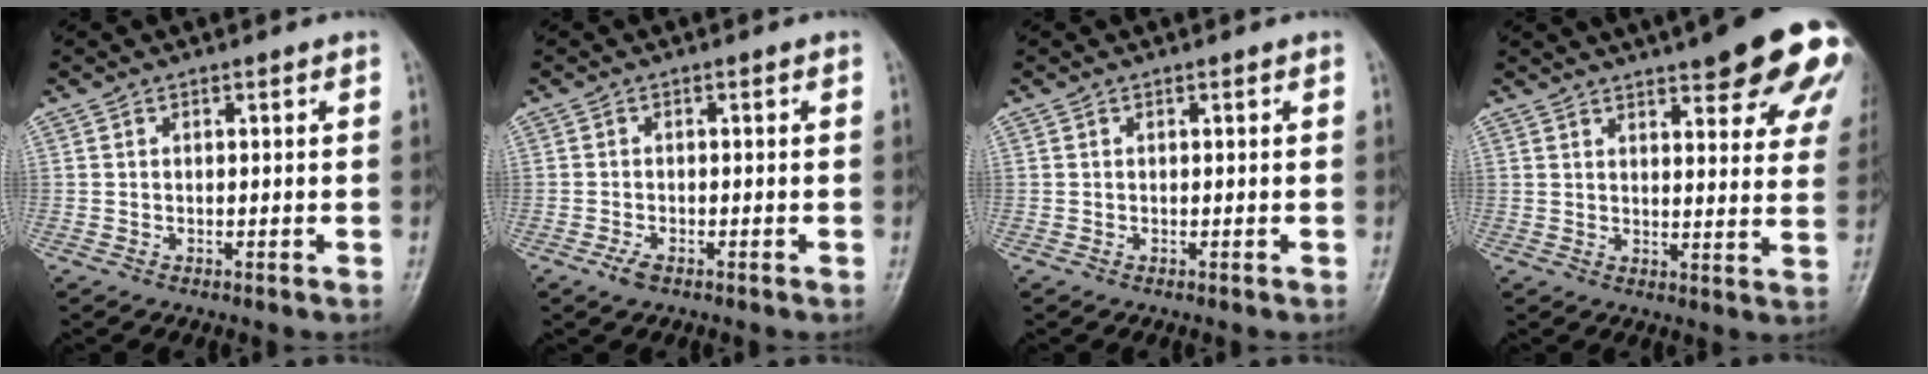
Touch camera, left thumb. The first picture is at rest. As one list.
[{"total": 2.0, "force": [-1.4, 0.8, 1.2], "torque": [-0.031, 0.005, -0.026]}, {"total": 0.0}, {"total": 22.2, "force": [14.1, 6.2, 16.0], "torque": [-0.182, -0.029, 0.163]}]